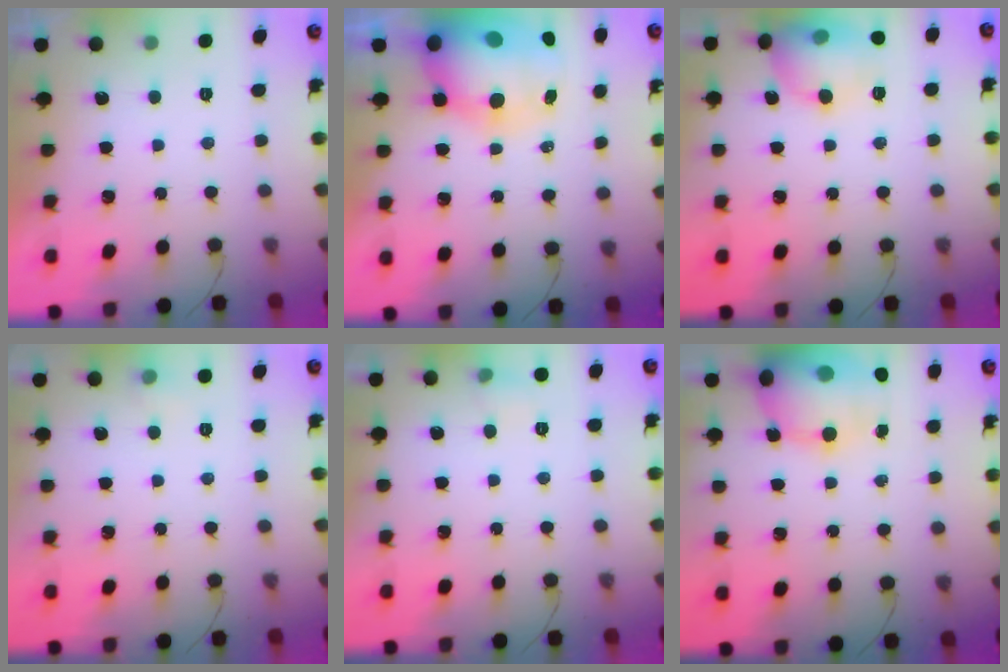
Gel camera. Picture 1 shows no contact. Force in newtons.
{"total": 14.6, "press": 14.2, "slide": 3.4}
{"total": 16.5, "press": 14.5, "slide": 7.9}
{"total": 4.9, "press": 4.7, "slide": 1.3}
{"total": 4.7, "press": 4.5, "slide": 1.4}
{"total": 18.8, "press": 17.6, "slide": 6.4}